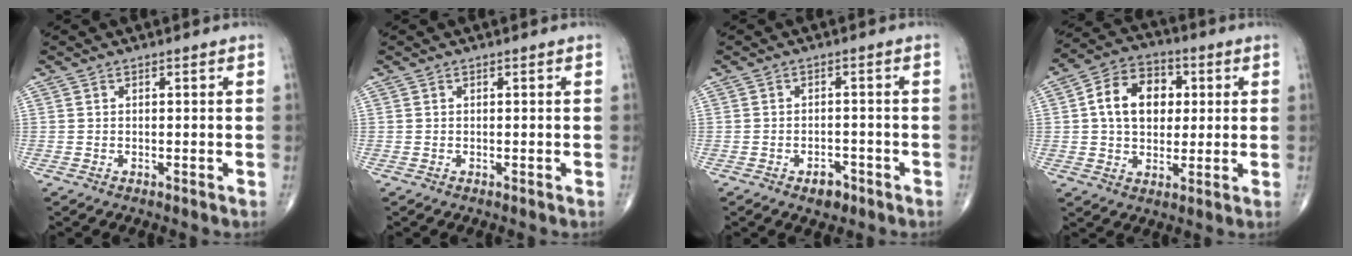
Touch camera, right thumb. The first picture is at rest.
{"total": 0.0}
{"total": 3.4, "force": [-2.0, 2.0, 1.7], "torque": [-0.014, 0.011, -0.025]}
{"total": 12.9, "force": [2.2, 9.3, 8.6], "torque": [-0.114, 0.011, 0.031]}